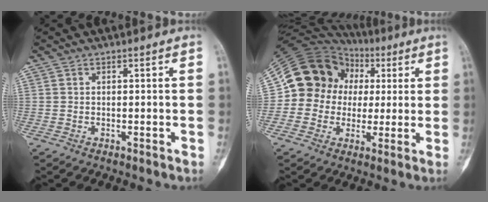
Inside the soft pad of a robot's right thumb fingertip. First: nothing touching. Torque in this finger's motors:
{"motor_torque": [0.16, 0.35, 1.17, 0.07, 0.11]}